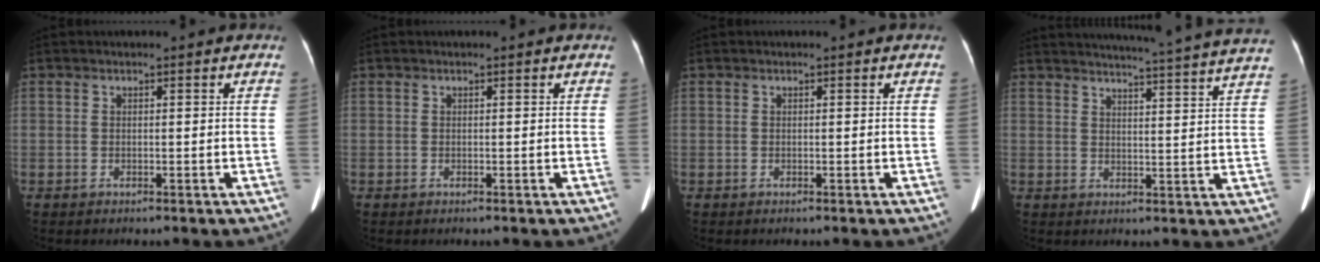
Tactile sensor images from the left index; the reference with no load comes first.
{"total": 0.0}
{"total": 0.0}
{"total": 21.8, "force": [20.5, -1.4, 7.3], "torque": [-0.112, -0.059, 0.239]}